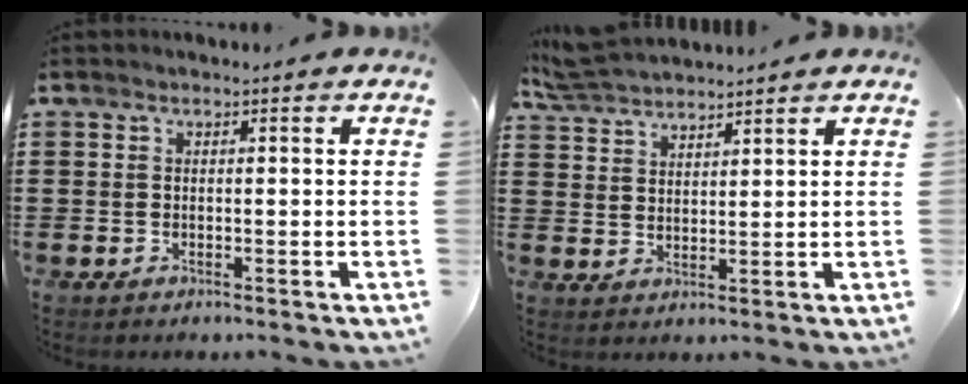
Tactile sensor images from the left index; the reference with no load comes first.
{"total": 5.2, "force": [5.0, 0.8, 1.1], "torque": [-0.040, -0.011, 0.096]}